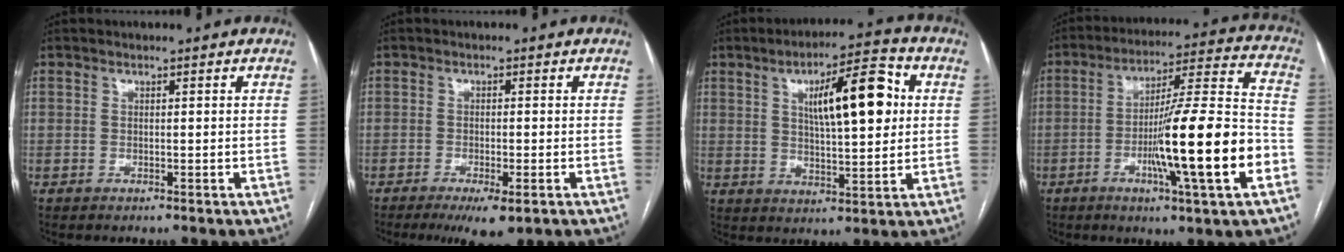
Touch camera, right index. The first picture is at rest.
{"total": 5.4, "force": [-3.1, 1.1, 4.3], "torque": [-0.066, -0.012, -0.044]}
{"total": 12.9, "force": [3.3, 3.2, 12.1], "torque": [-0.187, 0.019, 0.052]}
{"total": 19.0, "force": [-5.7, 0.1, 18.1], "torque": [-0.284, -0.004, -0.092]}